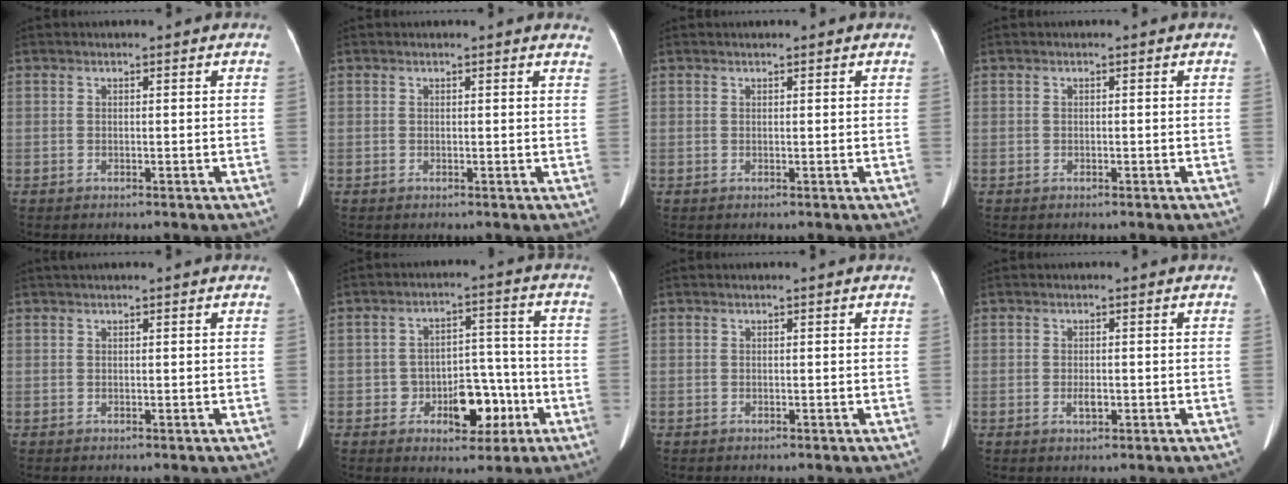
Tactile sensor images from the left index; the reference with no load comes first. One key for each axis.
{"total": 4.8, "fx": 4.5, "fy": 1.2, "fz": 1.4, "tx": -0.007, "ty": -0.002, "tz": 0.025}
{"total": 1.0, "fx": 0.9, "fy": 0.2, "fz": 0.5, "tx": -0.008, "ty": 0.013, "tz": 0.011}
{"total": 0.0}
{"total": 1.1, "fx": 0.9, "fy": -0.2, "fz": 0.6, "tx": -0.011, "ty": 0.019, "tz": 0.021}
{"total": 8.3, "fx": -3.3, "fy": 5.0, "fz": 5.7, "tx": -0.075, "ty": 0.029, "tz": -0.043}
{"total": 0.0}
{"total": 1.6, "fx": -0.5, "fy": 0.7, "fz": 1.3, "tx": -0.027, "ty": -0.001, "tz": -0.007}